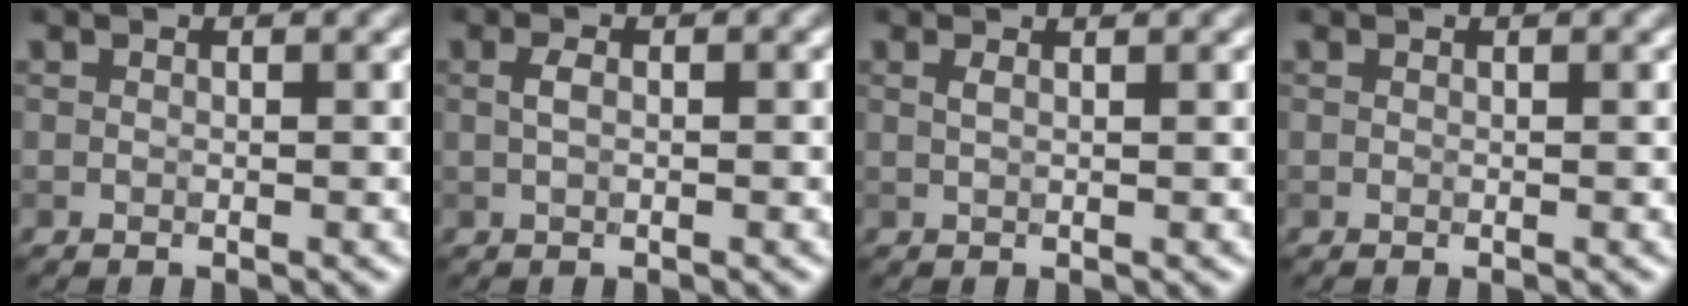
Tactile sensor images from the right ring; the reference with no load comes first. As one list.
[{"total": 1.1, "force": [0.1, 0.4, 1.0], "torque": [-0.023, 0.004, 0.001]}, {"total": 1.3, "force": [0.9, 0.4, 0.9], "torque": [-0.015, 0.000, 0.003]}, {"total": 0.0}]